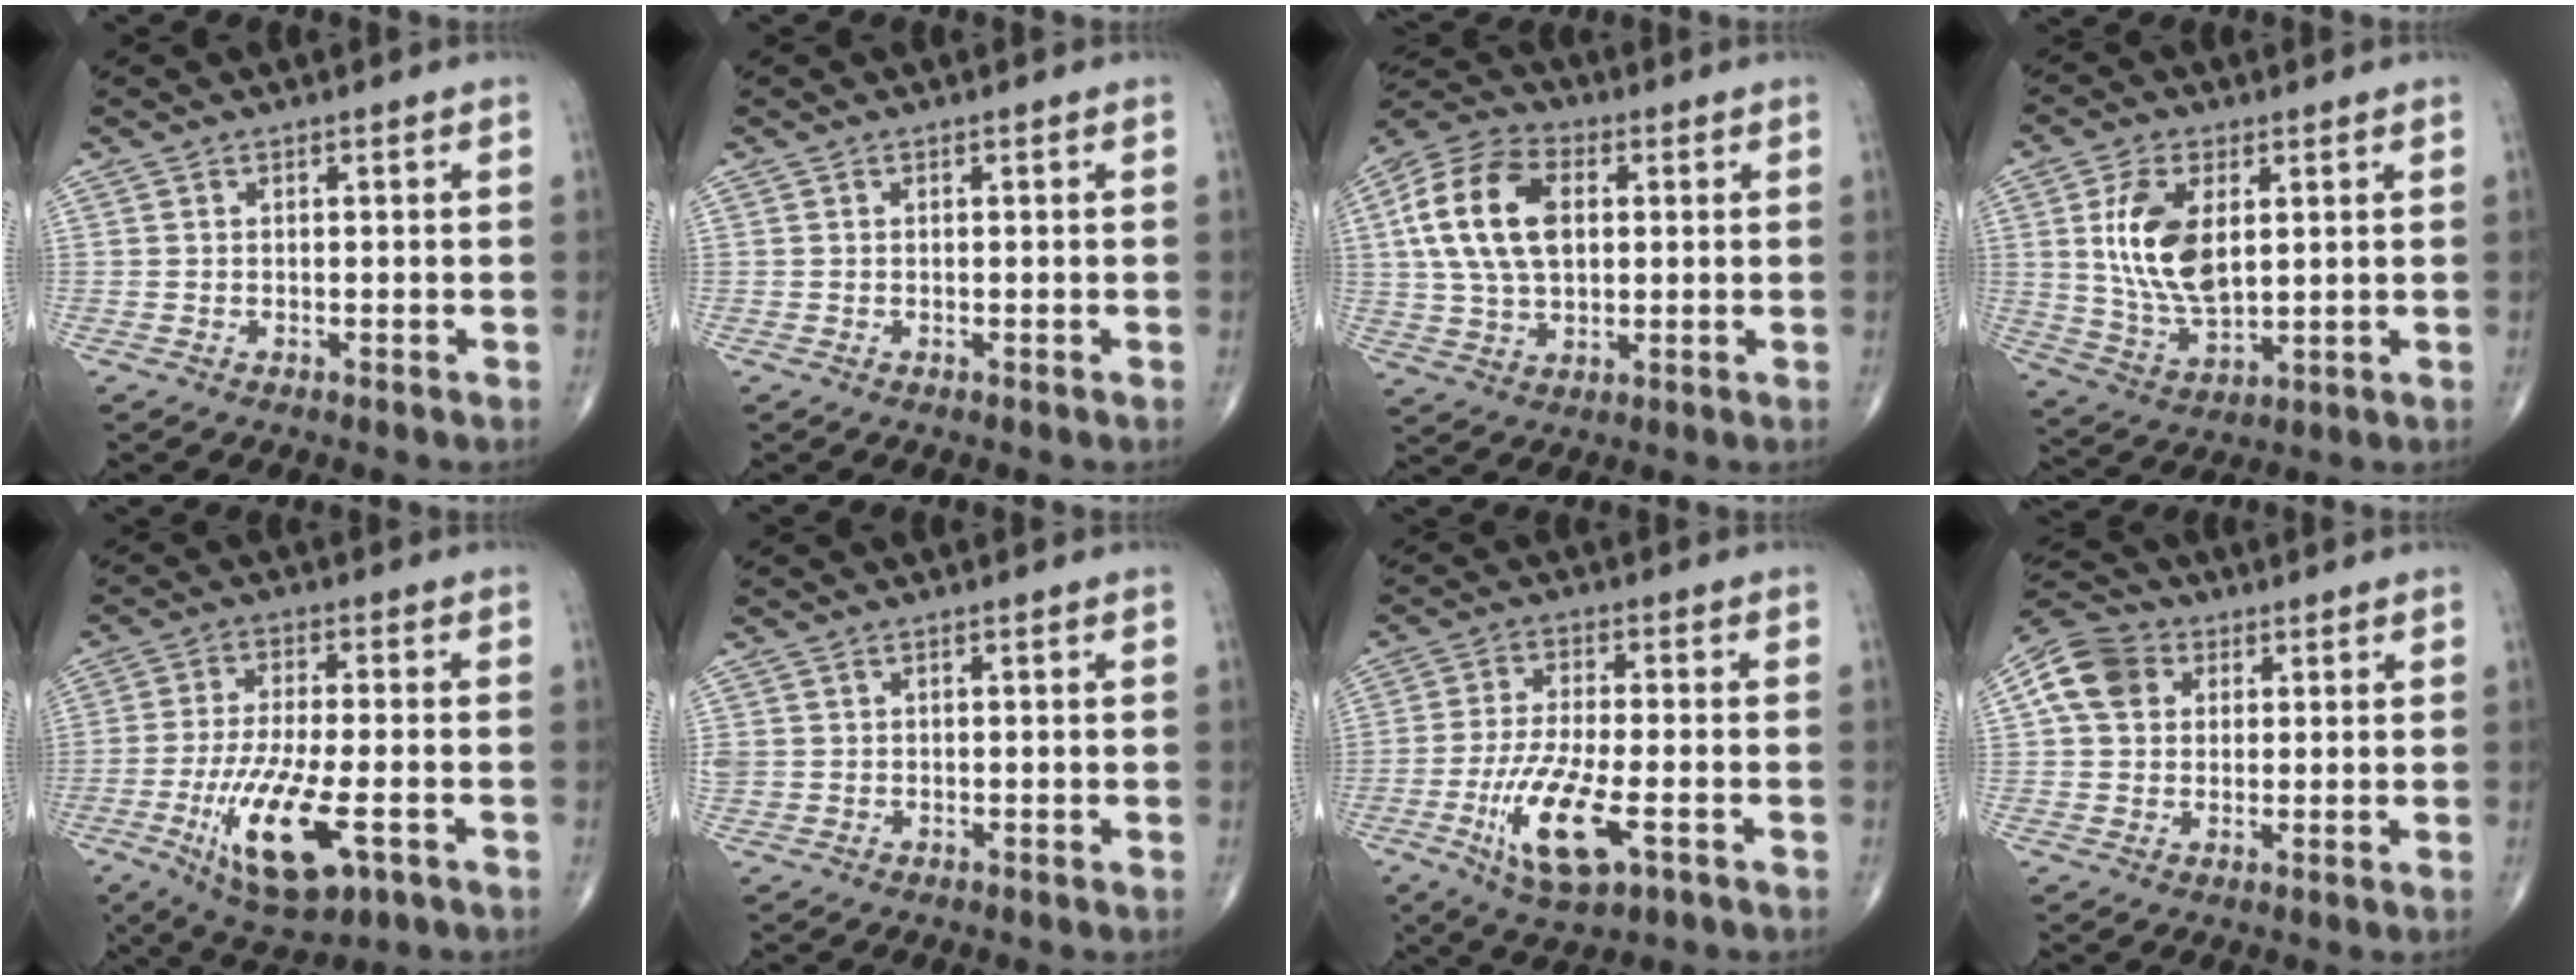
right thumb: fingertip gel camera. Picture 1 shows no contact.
{"total": 0.0}
{"total": 16.1, "force": [2.7, 9.9, 12.4], "torque": [-0.238, 0.011, 0.045]}
{"total": 12.9, "force": [2.9, 6.9, 10.5], "torque": [-0.198, -0.019, 0.063]}
{"total": 14.6, "force": [-5.2, 4.8, 12.8], "torque": [-0.254, -0.004, -0.081]}
{"total": 1.8, "force": [0.4, 1.6, 0.7], "torque": [-0.014, 0.002, 0.012]}
{"total": 11.3, "force": [-4.2, 3.6, 9.9], "torque": [-0.204, 0.003, -0.074]}
{"total": 9.3, "force": [2.6, 7.5, 4.9], "torque": [-0.078, 0.010, 0.038]}